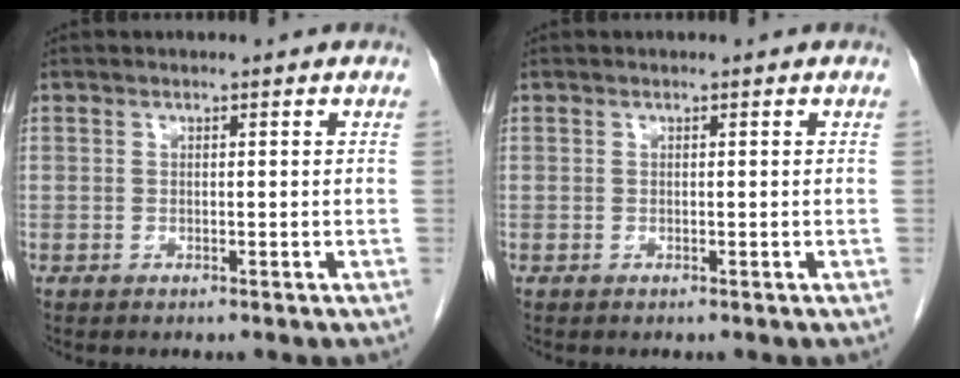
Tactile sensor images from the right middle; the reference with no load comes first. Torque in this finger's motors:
{"motor_torque": [0.00, 0.00, 0.00, -0.01]}